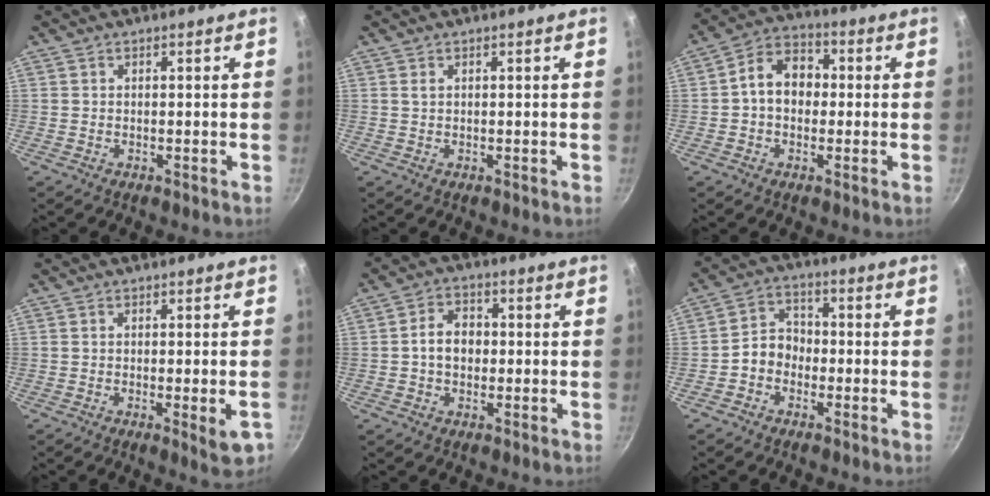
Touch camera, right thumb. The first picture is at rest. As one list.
[{"total": 0.6, "force": [0.3, 0.3, 0.5], "torque": [-0.009, 0.001, 0.005]}, {"total": 9.3, "force": [0.1, 7.1, 6.0], "torque": [-0.062, 0.028, -0.016]}, {"total": 4.5, "force": [-1.5, 0.9, 4.2], "torque": [-0.054, -0.007, -0.019]}, {"total": 6.1, "force": [-0.3, 4.7, 3.8], "torque": [-0.040, 0.017, -0.011]}, {"total": 5.9, "force": [-1.8, 4.8, 2.9], "torque": [-0.022, 0.030, -0.043]}]